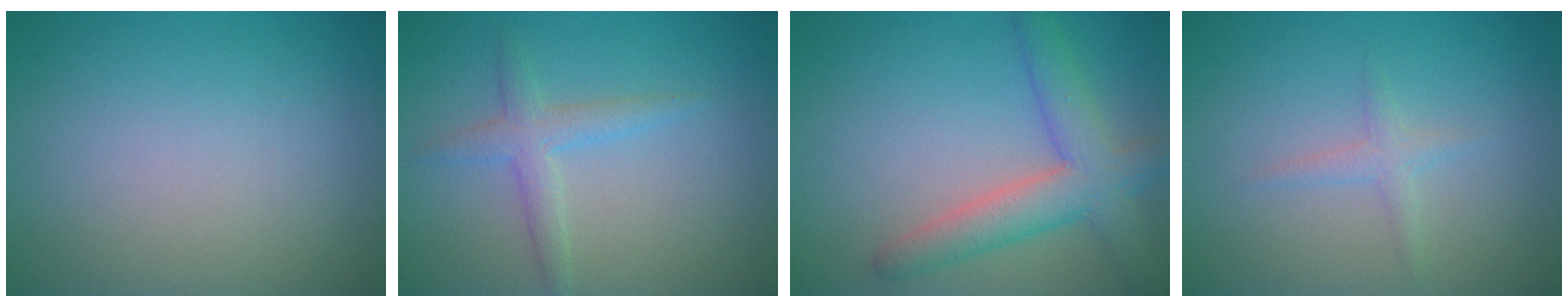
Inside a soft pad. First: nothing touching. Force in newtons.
{"total": 2.4, "press": 2.4, "slide": 0.1}
{"total": 5.3, "press": 5.3, "slide": 0.2}
{"total": 1.3, "press": 1.3, "slide": 0.0}